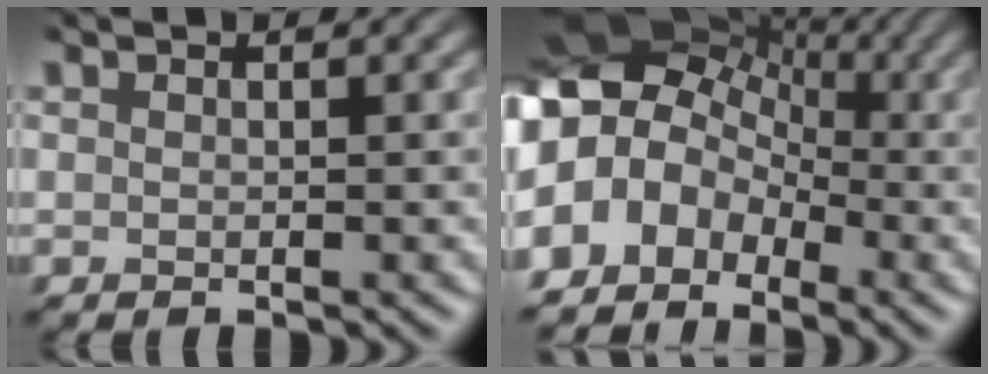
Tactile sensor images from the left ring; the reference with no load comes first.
{"total": 11.1, "force": [-2.5, 9.4, 5.4], "torque": [-0.091, 0.005, -0.087]}